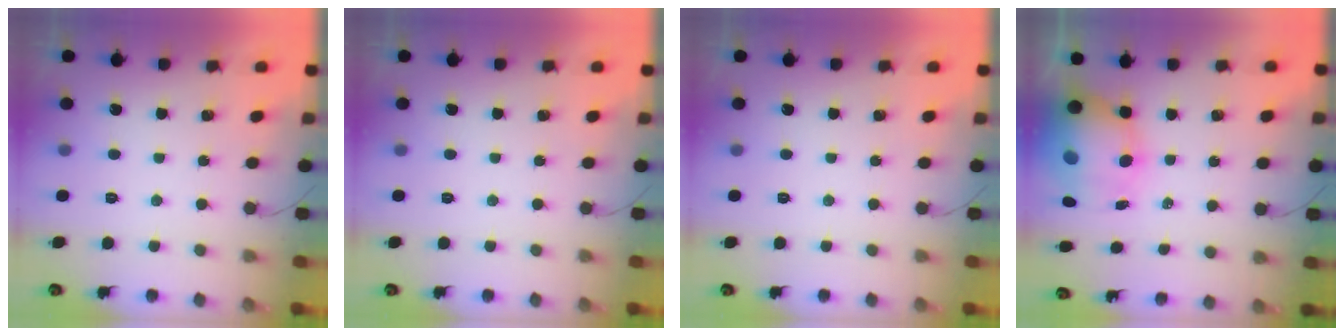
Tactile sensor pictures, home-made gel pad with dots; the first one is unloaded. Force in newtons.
{"total": 0.0}
{"total": 0.0}
{"total": 10.8, "press": 10.4, "slide": 2.9}